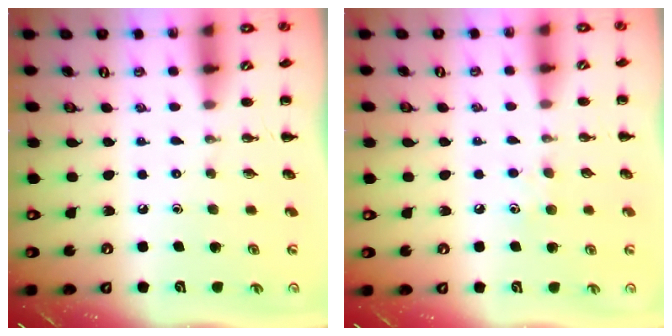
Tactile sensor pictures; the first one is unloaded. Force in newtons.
{"total": 4.6, "press": 4.4, "slide": 1.4}